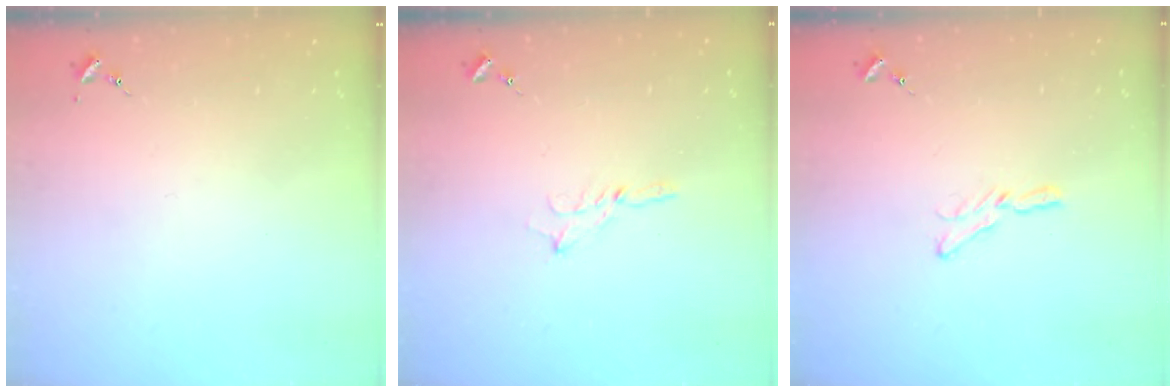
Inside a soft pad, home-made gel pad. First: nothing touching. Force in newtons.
{"total": 2.5, "press": 2.5, "slide": 0.2}
{"total": 5.6, "press": 5.6, "slide": 0.5}